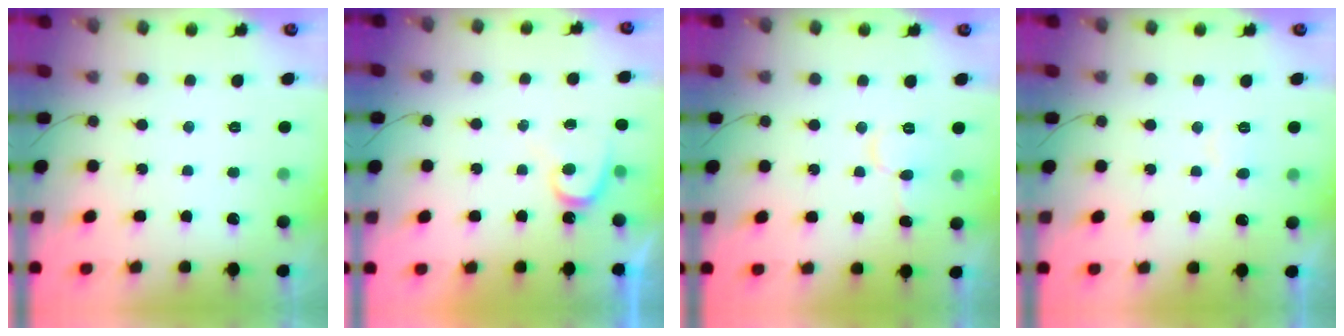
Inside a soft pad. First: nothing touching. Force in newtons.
{"total": 7.3, "press": 7.3, "slide": 0.3}
{"total": 7.2, "press": 7.2, "slide": 0.7}
{"total": 4.0, "press": 4.0, "slide": 0.4}